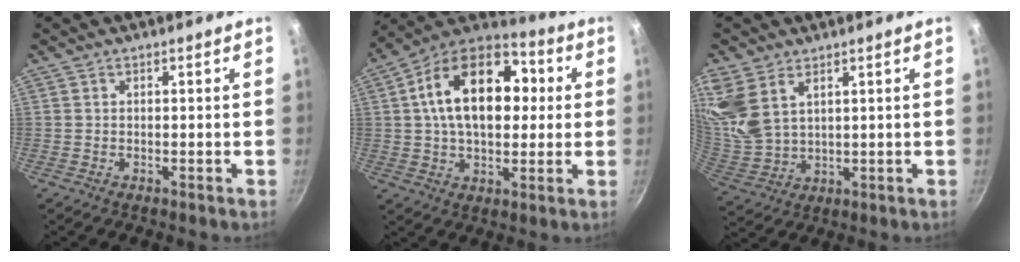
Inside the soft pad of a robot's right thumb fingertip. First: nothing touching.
{"total": 21.2, "force": [3.6, 12.9, 16.5], "torque": [-0.242, 0.023, 0.049]}
{"total": 13.2, "force": [5.6, 8.1, 8.8], "torque": [-0.217, -0.012, 0.129]}